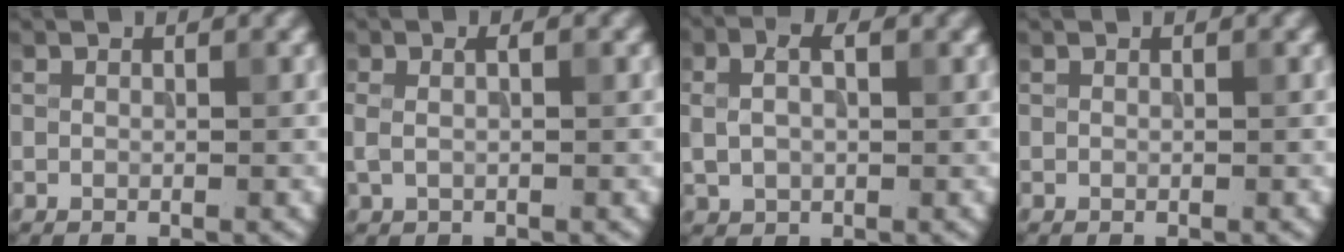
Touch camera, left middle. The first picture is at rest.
{"total": 1.6, "force": [0.2, 0.6, 1.4], "torque": [-0.032, 0.002, 0.002]}
{"total": 3.6, "force": [0.8, 2.3, 2.6], "torque": [-0.055, 0.008, 0.016]}
{"total": 0.0}